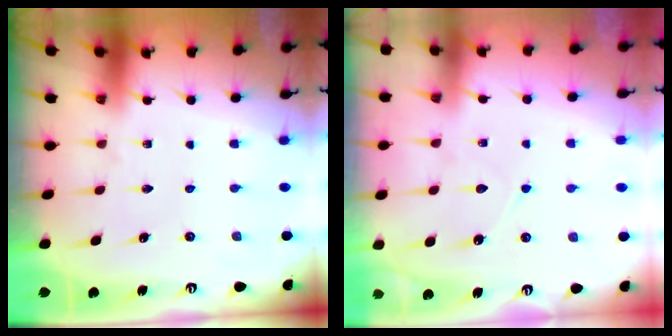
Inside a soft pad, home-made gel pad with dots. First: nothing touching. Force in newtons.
{"total": 6.1, "press": 6.0, "slide": 0.6}